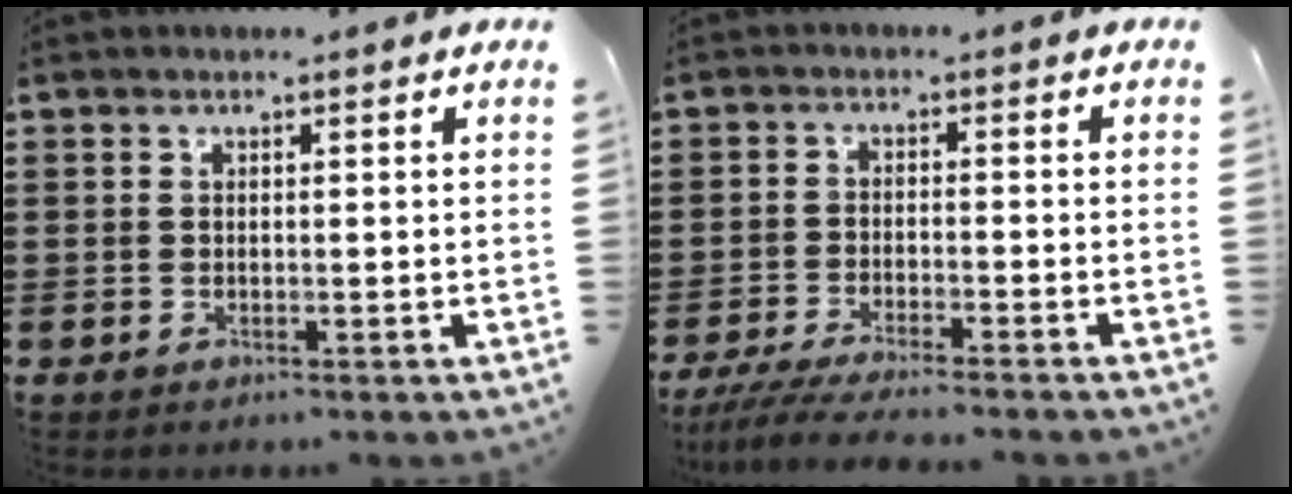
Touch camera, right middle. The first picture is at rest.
{"total": 4.4, "force": [-4.0, 0.0, 1.7], "torque": [-0.041, -0.014, -0.081]}